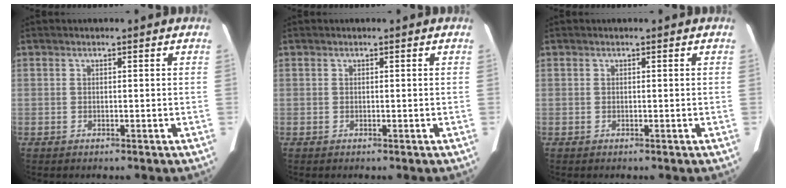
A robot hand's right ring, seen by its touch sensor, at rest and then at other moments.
{"total": 0.0}
{"total": 0.0}